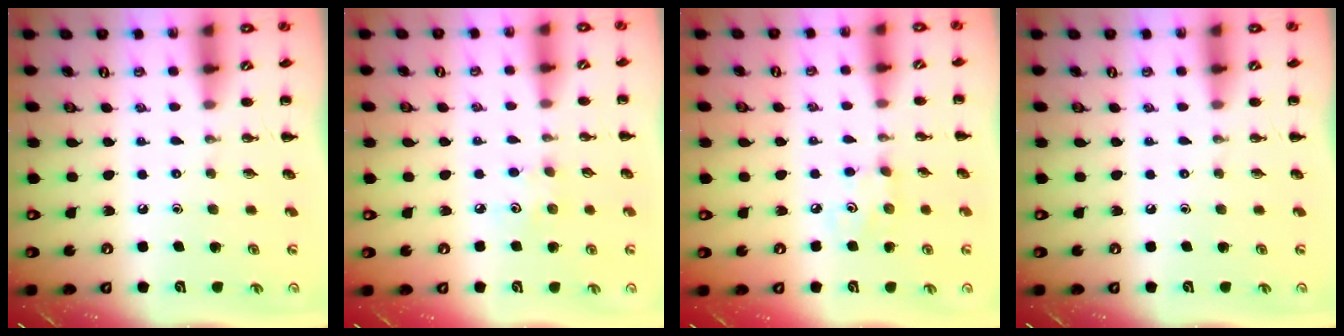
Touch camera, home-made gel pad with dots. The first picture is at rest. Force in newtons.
{"total": 3.7, "press": 3.6, "slide": 0.9}
{"total": 3.0, "press": 2.8, "slide": 0.9}
{"total": 0.0}